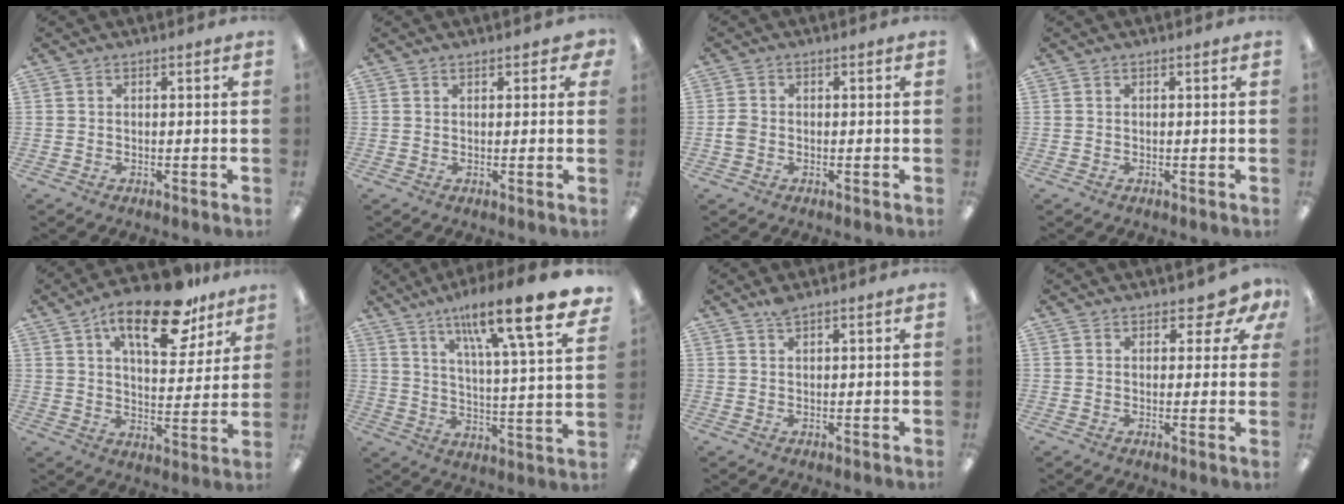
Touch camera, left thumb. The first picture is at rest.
{"total": 2.4, "force": [1.4, 1.3, 1.4], "torque": [-0.014, -0.004, 0.021]}
{"total": 2.1, "force": [-0.5, 1.7, 1.2], "torque": [-0.022, 0.003, -0.008]}
{"total": 0.0}
{"total": 18.6, "force": [11.7, 7.6, 12.3], "torque": [-0.183, -0.054, 0.188]}
{"total": 18.7, "force": [13.0, 2.9, 13.1], "torque": [-0.207, -0.083, 0.200]}
{"total": 2.1, "force": [1.8, 0.2, 1.1], "torque": [-0.025, 0.001, 0.032]}
{"total": 5.1, "force": [3.3, 2.7, 2.8], "torque": [-0.029, -0.013, 0.057]}